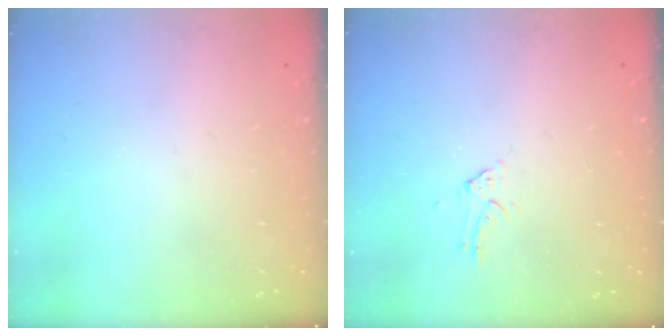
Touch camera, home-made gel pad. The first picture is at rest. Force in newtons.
{"total": 1.1, "press": 1.1, "slide": 0.1}